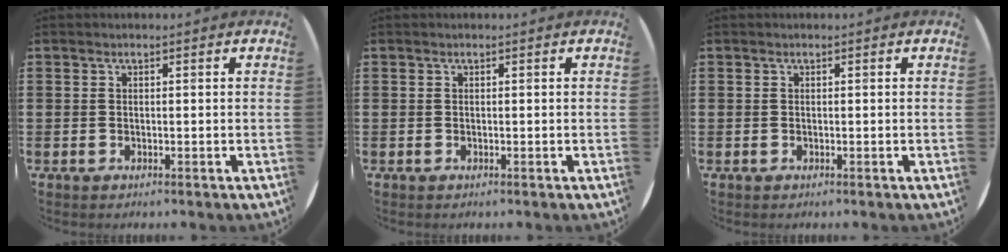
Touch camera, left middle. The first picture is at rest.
{"total": 0.0}
{"total": 0.0}